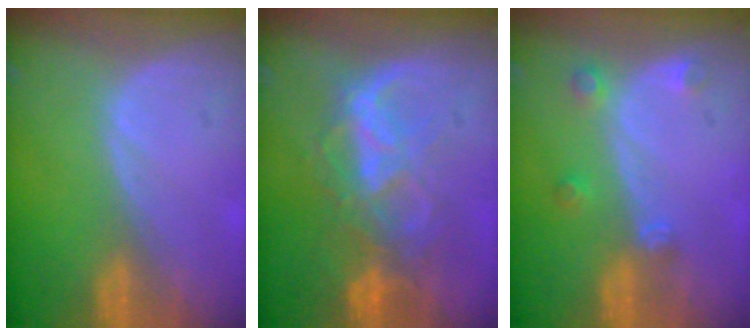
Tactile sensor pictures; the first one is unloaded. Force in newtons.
{"total": 8.8, "press": 7.6, "slide": 4.4}
{"total": 2.7, "press": 2.6, "slide": 0.4}